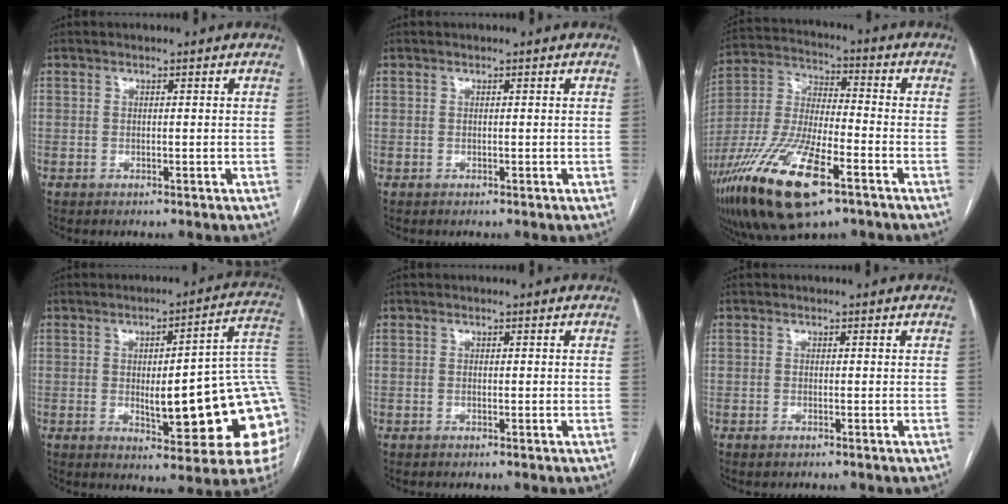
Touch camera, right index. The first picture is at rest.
{"total": 0.0}
{"total": 20.4, "force": [-11.0, 5.5, 16.2], "torque": [-0.360, -0.037, -0.201]}
{"total": 22.3, "force": [-1.9, 4.4, 21.8], "torque": [-0.185, 0.021, -0.014]}
{"total": 0.0}
{"total": 0.7, "force": [-0.5, 0.2, 0.4], "torque": [-0.008, -0.001, -0.007]}